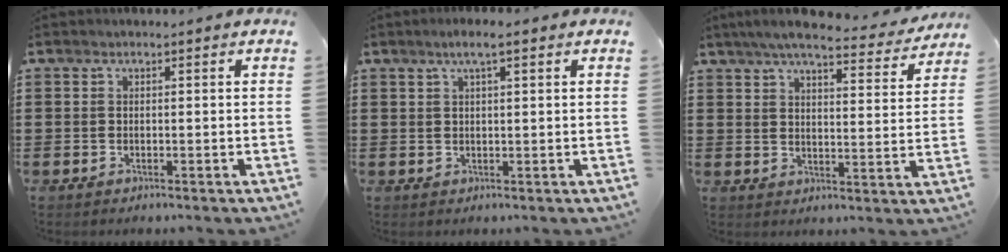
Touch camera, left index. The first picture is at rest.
{"total": 2.9, "force": [1.6, 0.3, 2.4], "torque": [-0.047, 0.004, 0.026]}
{"total": 6.6, "force": [5.8, 0.2, 3.1], "torque": [-0.070, -0.028, 0.100]}